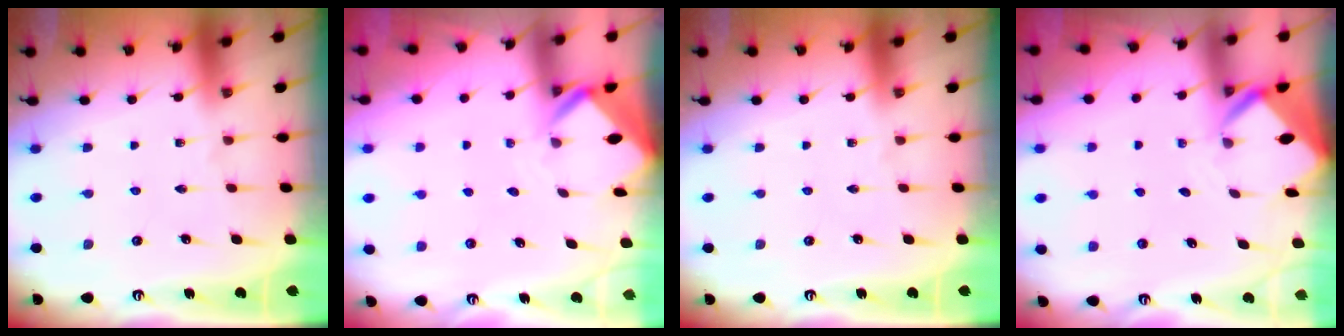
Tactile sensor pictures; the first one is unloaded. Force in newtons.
{"total": 2.9, "press": 2.9, "slide": 0.2}
{"total": 0.0}
{"total": 2.9, "press": 2.9, "slide": 0.1}